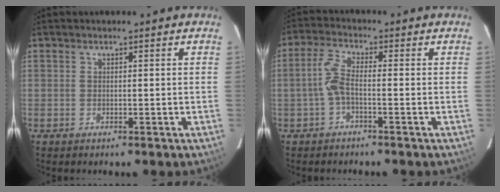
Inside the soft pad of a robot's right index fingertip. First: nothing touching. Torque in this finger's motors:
{"motor_torque": [0.29, 0.03, 0.26, 0.08]}